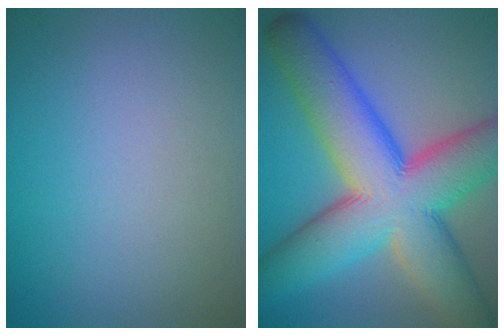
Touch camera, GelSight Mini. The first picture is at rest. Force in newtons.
{"total": 14.8, "press": 14.8, "slide": 0.5}